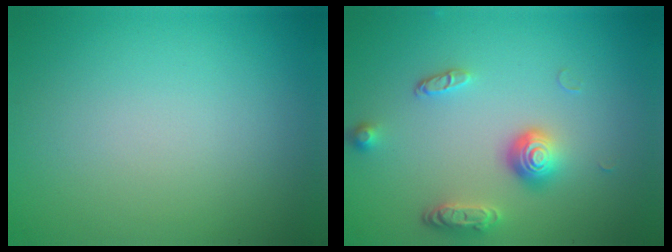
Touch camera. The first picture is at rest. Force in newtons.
{"total": 3.7, "press": 2.8, "slide": 2.4}